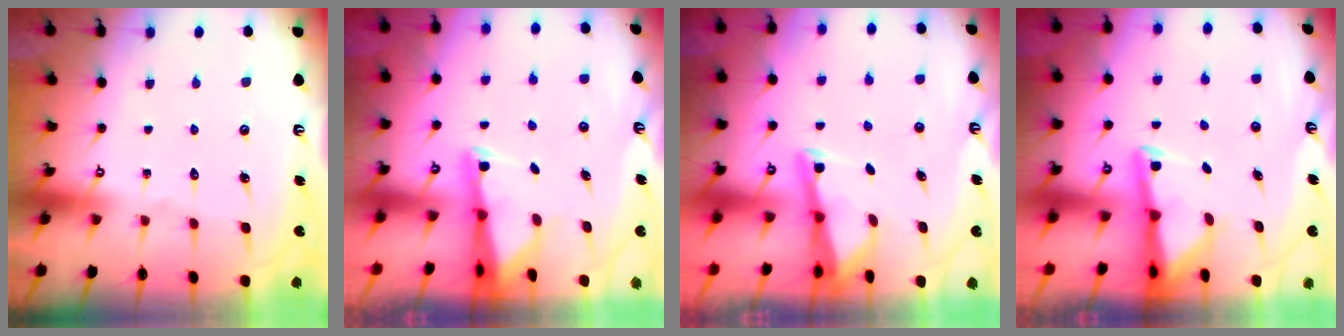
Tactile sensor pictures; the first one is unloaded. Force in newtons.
{"total": 2.6, "press": 2.6, "slide": 0.5}
{"total": 2.9, "press": 2.9, "slide": 0.2}
{"total": 3.0, "press": 2.9, "slide": 0.6}